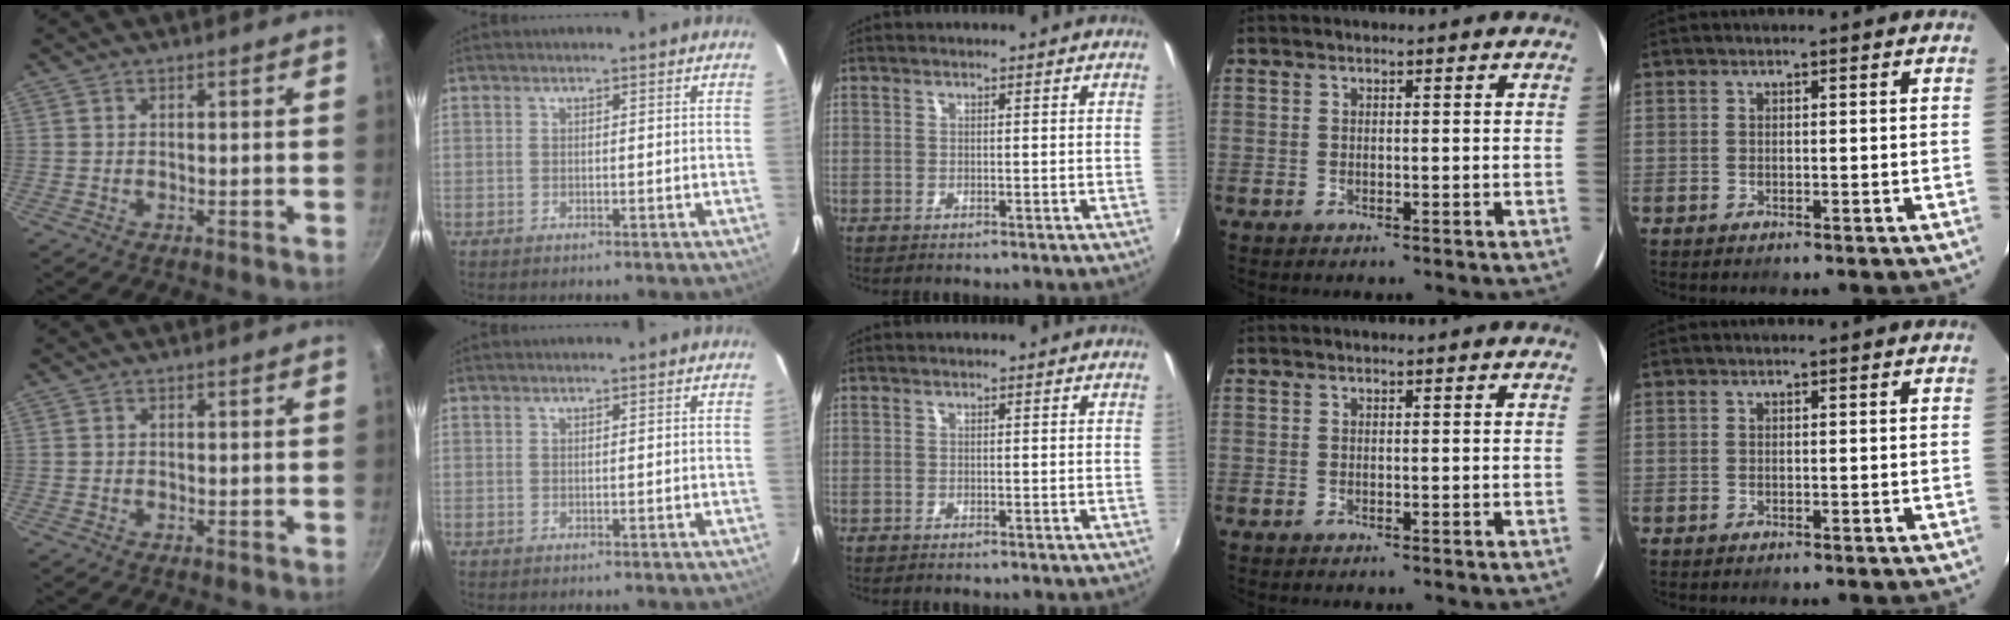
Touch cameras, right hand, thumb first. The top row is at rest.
{}